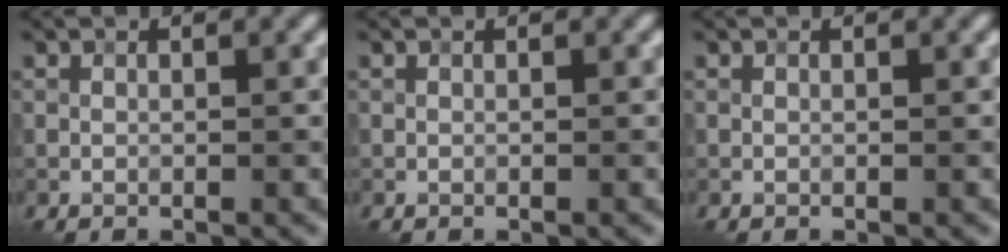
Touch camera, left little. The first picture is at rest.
{"total": 0.0}
{"total": 0.0}